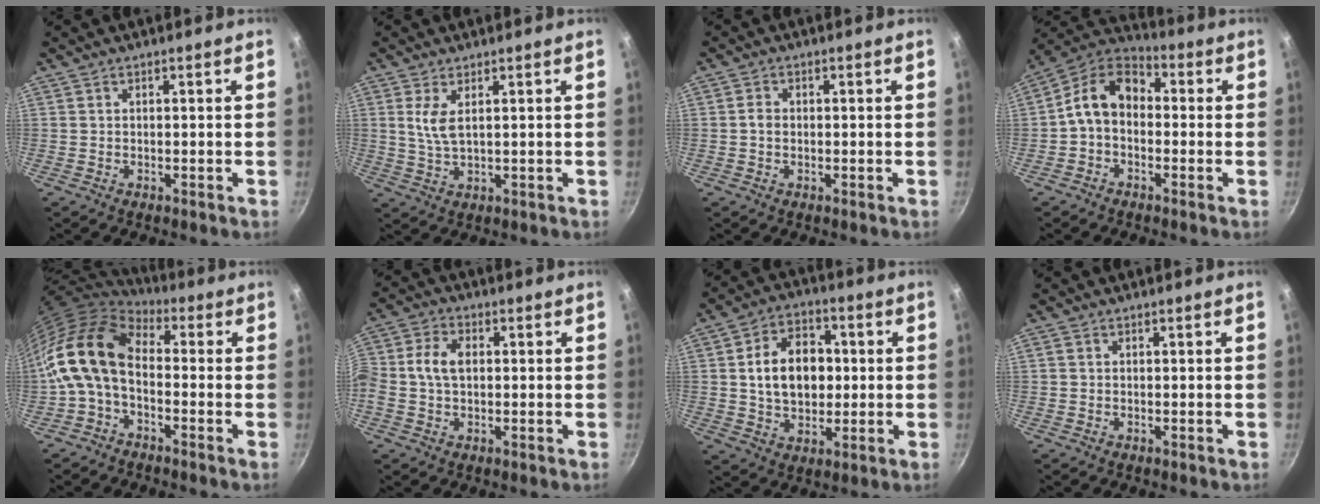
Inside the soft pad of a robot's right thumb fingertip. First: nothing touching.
{"total": 4.3, "force": [1.4, 1.7, 3.7], "torque": [-0.078, -0.010, 0.031]}
{"total": 1.9, "force": [-0.1, 1.5, 1.1], "torque": [-0.017, 0.007, -0.004]}
{"total": 10.5, "force": [-0.5, 7.6, 7.2], "torque": [-0.110, 0.044, -0.033]}
{"total": 13.1, "force": [-1.1, 8.2, 10.1], "torque": [-0.183, 0.028, -0.039]}
{"total": 6.8, "force": [0.3, 4.6, 5.0], "torque": [-0.099, 0.019, -0.007]}
{"total": 13.1, "force": [1.0, 9.5, 9.0], "torque": [-0.114, 0.013, 0.013]}
{"total": 0.6, "force": [0.1, 0.5, 0.2], "torque": [-0.002, 0.003, 0.000]}